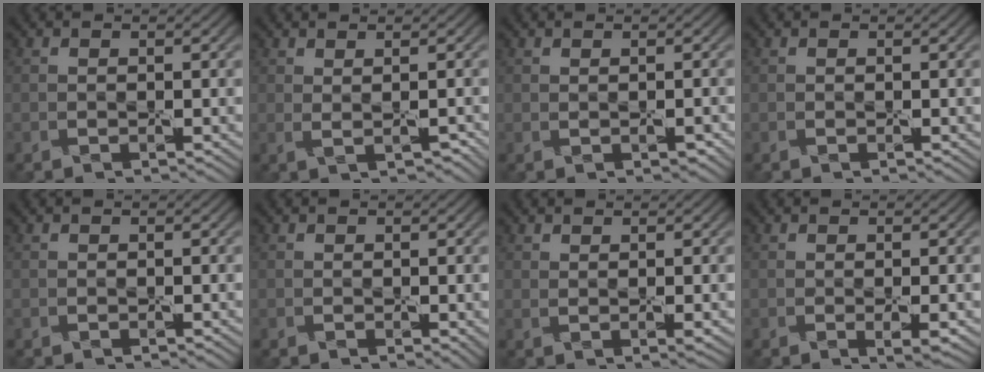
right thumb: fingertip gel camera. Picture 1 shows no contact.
{"total": 1.6, "force": [0.7, 0.3, 1.4], "torque": [-0.030, 0.002, 0.015]}
{"total": 0.9, "force": [0.0, 0.3, 0.9], "torque": [-0.015, -0.001, 0.004]}
{"total": 0.0}
{"total": 0.0}
{"total": 0.7, "force": [0.0, 0.3, 0.6], "torque": [-0.008, -0.004, 0.000]}
{"total": 1.6, "force": [0.7, 0.2, 1.4], "torque": [-0.029, 0.001, 0.014]}
{"total": 1.6, "force": [-0.2, 0.2, 1.6], "torque": [-0.032, -0.005, -0.002]}